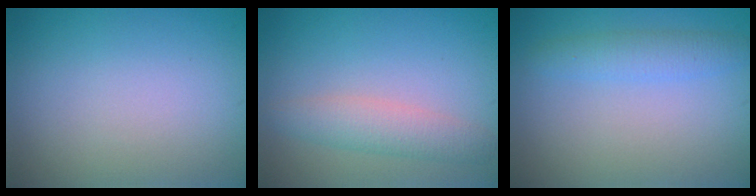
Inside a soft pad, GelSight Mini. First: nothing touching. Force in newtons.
{"total": 2.8, "press": 2.8, "slide": 0.1}
{"total": 2.3, "press": 2.3, "slide": 0.2}